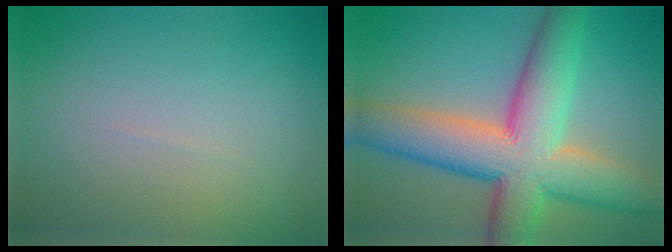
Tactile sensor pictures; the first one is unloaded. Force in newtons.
{"total": 12.3, "press": 12.3, "slide": 0.7}